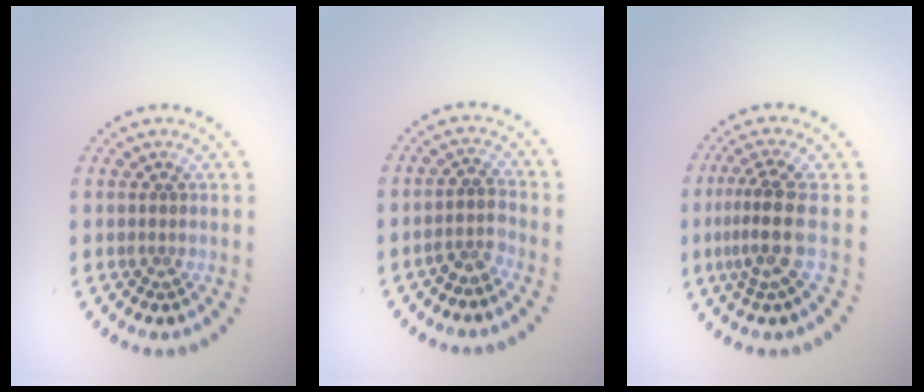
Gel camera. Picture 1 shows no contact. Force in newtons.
{"total": 2.0, "press": 1.5, "slide": 1.2}
{"total": 3.3, "press": 2.4, "slide": 2.3}